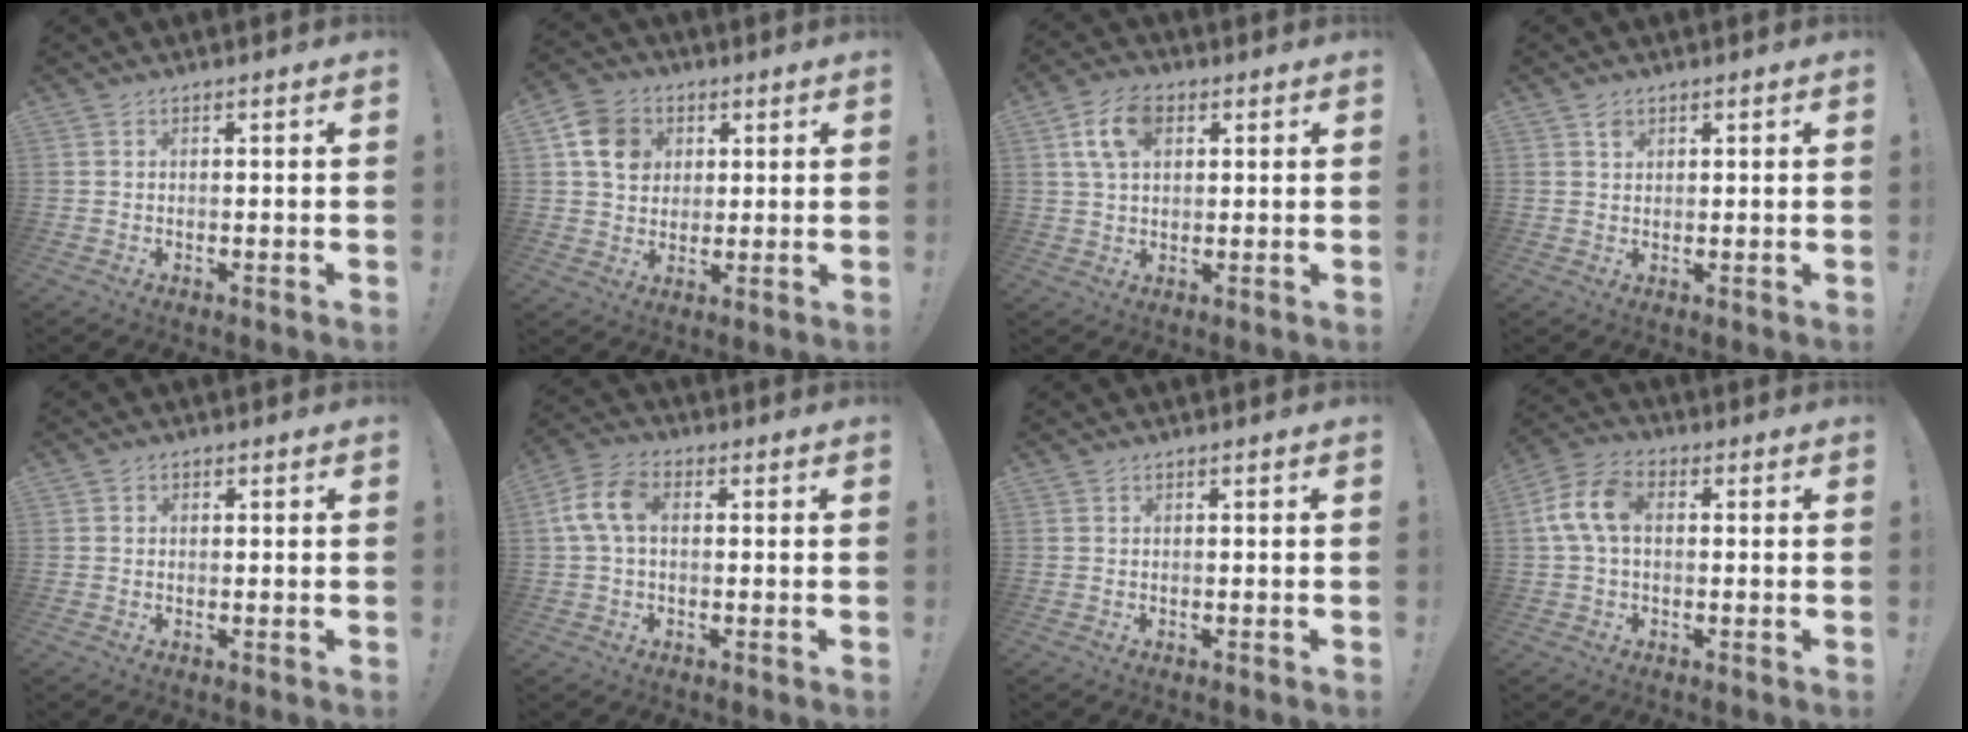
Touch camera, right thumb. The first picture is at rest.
{"total": 11.4, "force": [3.9, 9.4, 5.2], "torque": [-0.076, -0.002, 0.080]}
{"total": 9.8, "force": [3.6, 6.2, 6.7], "torque": [-0.128, 0.010, 0.069]}
{"total": 1.8, "force": [1.1, 1.4, 0.5], "torque": [0.005, -0.006, 0.018]}
{"total": 0.9, "force": [0.1, 0.9, 0.3], "torque": [0.002, 0.000, 0.000]}
{"total": 8.9, "force": [0.9, 5.6, 6.9], "torque": [-0.144, 0.014, 0.021]}
{"total": 0.0}
{"total": 9.7, "force": [0.9, 6.2, 7.5], "torque": [-0.147, 0.013, 0.020]}